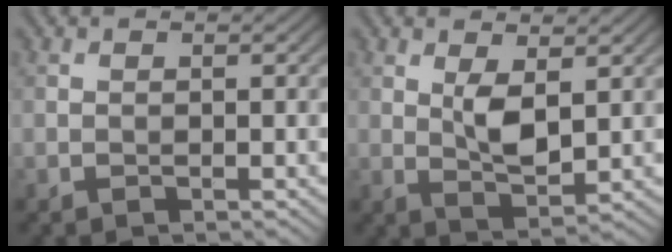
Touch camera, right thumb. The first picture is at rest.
{"total": 4.2, "force": [1.3, 1.7, 3.6], "torque": [-0.079, -0.007, 0.029]}